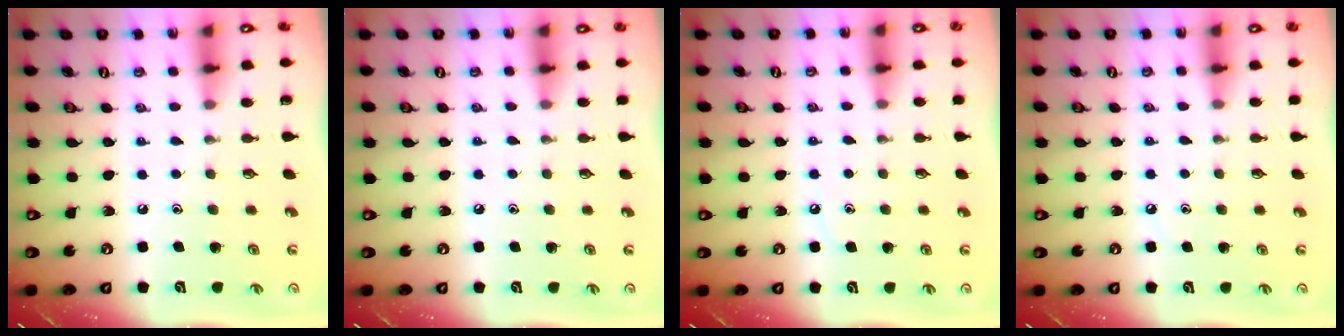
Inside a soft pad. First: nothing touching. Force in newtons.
{"total": 2.6, "press": 2.6, "slide": 0.4}
{"total": 4.8, "press": 4.7, "slide": 0.7}
{"total": 3.7, "press": 3.6, "slide": 0.6}